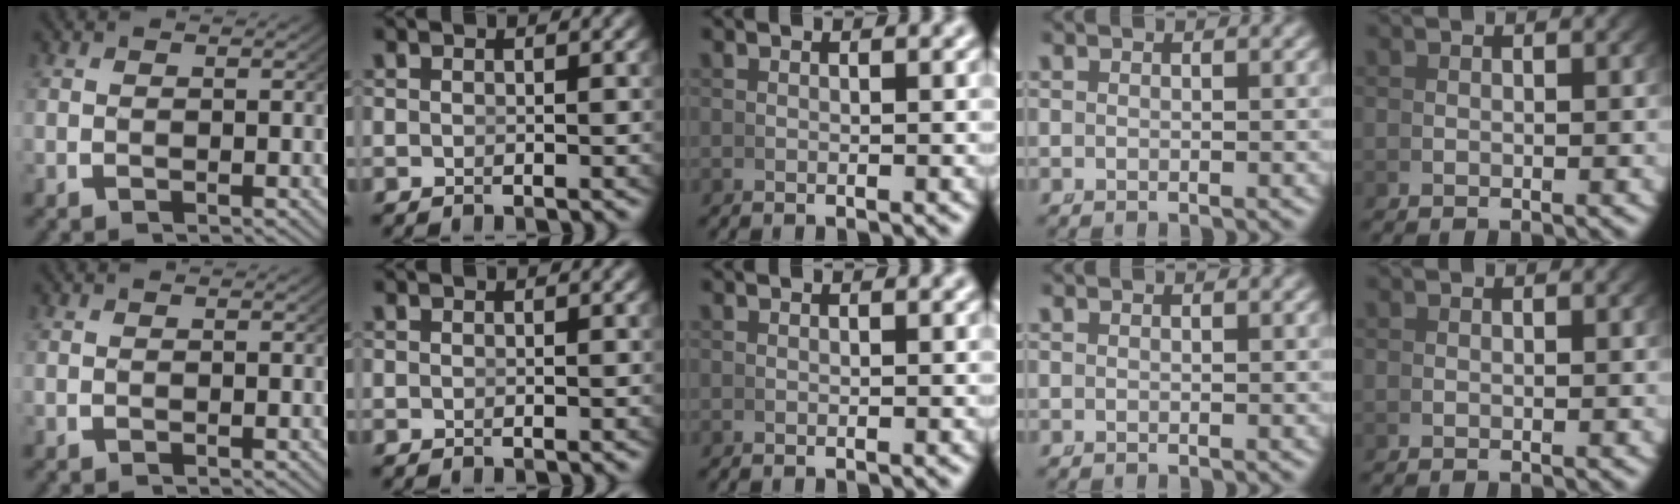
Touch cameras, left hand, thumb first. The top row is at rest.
{}